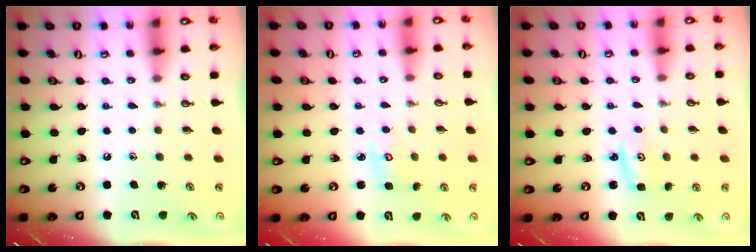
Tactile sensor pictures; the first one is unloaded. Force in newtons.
{"total": 2.7, "press": 2.7, "slide": 0.4}
{"total": 2.6, "press": 2.6, "slide": 0.3}